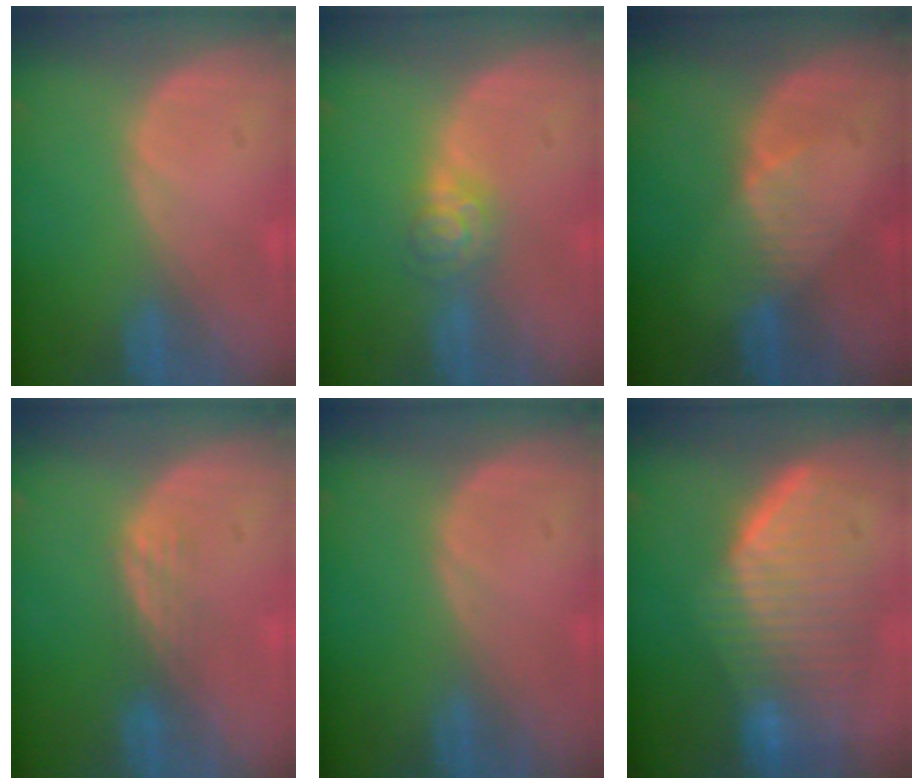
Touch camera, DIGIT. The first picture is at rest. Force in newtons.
{"total": 4.4, "press": 3.9, "slide": 2.0}
{"total": 2.7, "press": 2.7, "slide": 0.3}
{"total": 2.2, "press": 2.2, "slide": 0.2}
{"total": 0.0}
{"total": 10.1, "press": 9.0, "slide": 4.6}